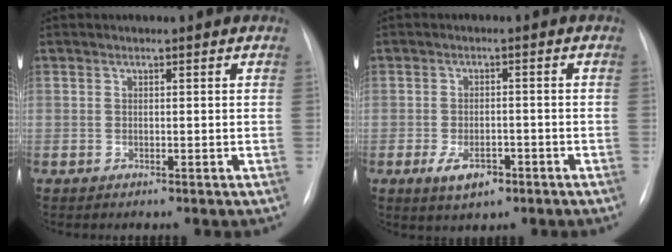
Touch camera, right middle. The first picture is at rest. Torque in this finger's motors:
{"motor_torque": [0.61, -0.55, 0.30, 0.03]}